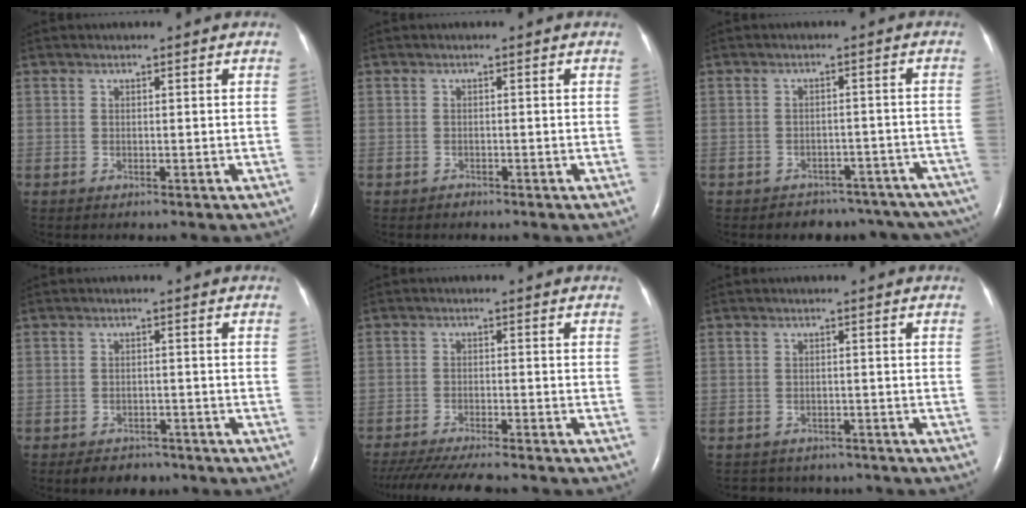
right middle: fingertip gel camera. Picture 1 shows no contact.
{"total": 0.6, "force": [-0.5, 0.3, -0.1], "torque": [-0.003, 0.000, -0.009]}
{"total": 13.6, "force": [-11.6, 6.5, 2.8], "torque": [-0.025, 0.032, -0.121]}
{"total": 4.2, "force": [-3.4, 2.2, 1.0], "torque": [-0.019, 0.002, -0.047]}
{"total": 13.1, "force": [-11.6, 1.3, 6.1], "torque": [-0.097, -0.029, -0.171]}
{"total": 6.1, "force": [-5.5, 2.8, 0.4], "torque": [-0.007, 0.007, -0.062]}